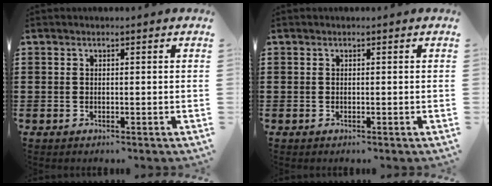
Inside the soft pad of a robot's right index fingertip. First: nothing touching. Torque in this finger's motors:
{"motor_torque": [0.64, 0.50, 0.05, 0.01]}